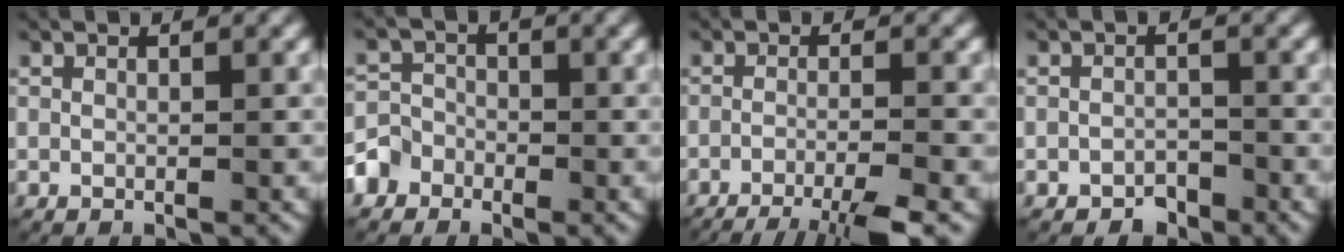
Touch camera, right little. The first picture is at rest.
{"total": 3.8, "force": [-2.0, 3.2, 0.7], "torque": [-0.019, -0.007, -0.040]}
{"total": 8.3, "force": [-6.9, 2.4, 4.0], "torque": [-0.051, -0.022, -0.097]}
{"total": 1.8, "force": [-1.6, 0.8, 0.0], "torque": [0.010, -0.002, -0.030]}